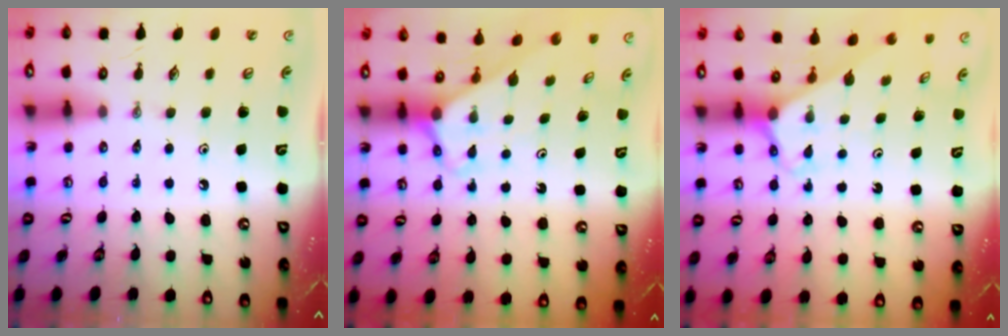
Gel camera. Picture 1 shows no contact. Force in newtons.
{"total": 2.8, "press": 2.8, "slide": 0.1}
{"total": 2.7, "press": 2.7, "slide": 0.1}